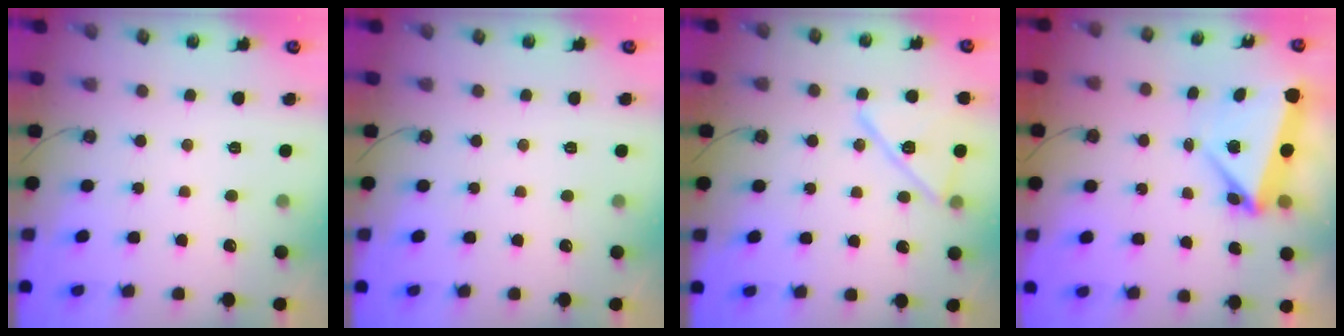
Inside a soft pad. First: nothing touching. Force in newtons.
{"total": 0.0}
{"total": 13.9, "press": 13.9, "slide": 0.2}
{"total": 5.9, "press": 5.9, "slide": 0.3}